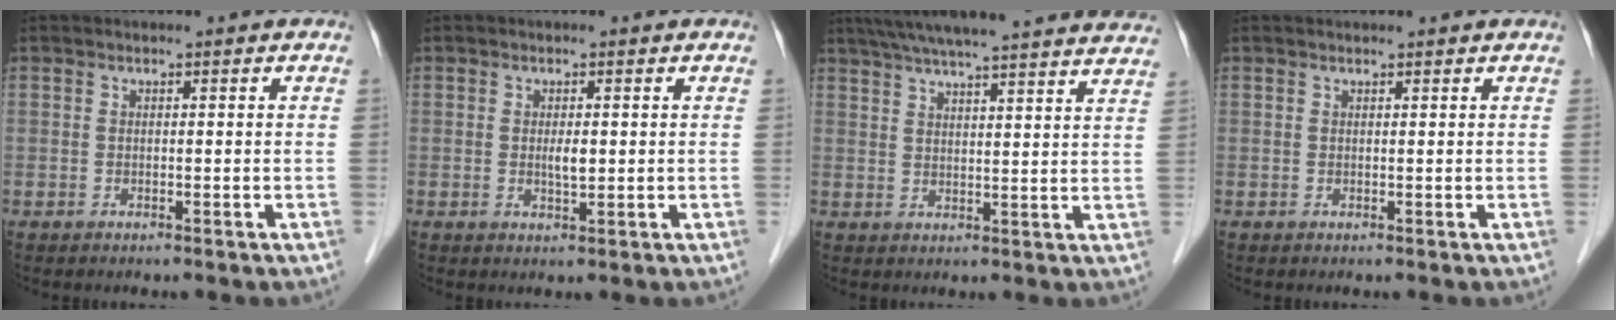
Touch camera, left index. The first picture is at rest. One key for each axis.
{"total": 1.9, "fx": 0.2, "fy": 0.5, "fz": 1.8, "tx": -0.033, "ty": -0.002, "tz": 0.004}
{"total": 27.9, "fx": 25.1, "fy": 1.3, "fz": 12.0, "tx": -0.194, "ty": -0.004, "tz": 0.316}
{"total": 1.9, "fx": 1.8, "fy": 0.1, "fz": 0.6, "tx": -0.009, "ty": 0.017, "tz": 0.023}